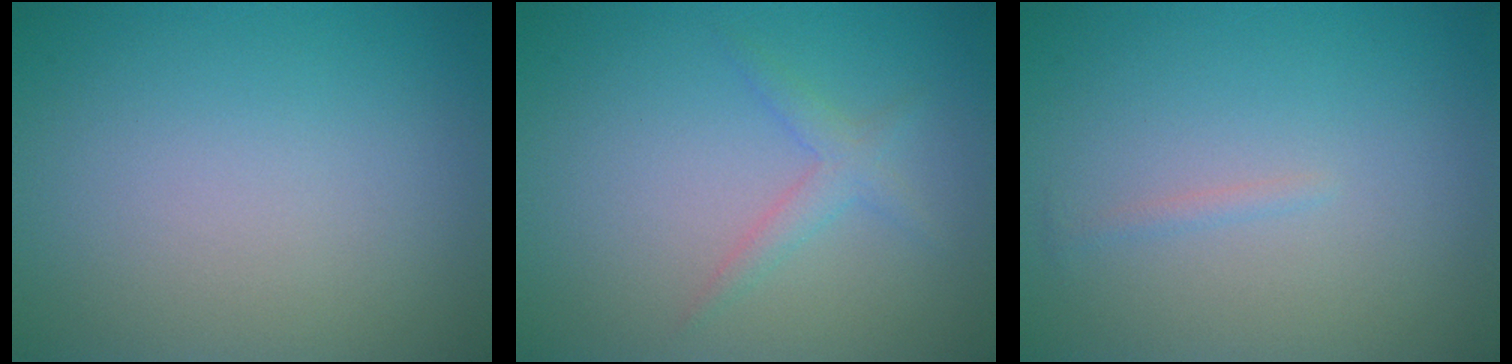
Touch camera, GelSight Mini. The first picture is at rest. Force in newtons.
{"total": 1.7, "press": 1.7, "slide": 0.1}
{"total": 0.6, "press": 0.6, "slide": 0.0}